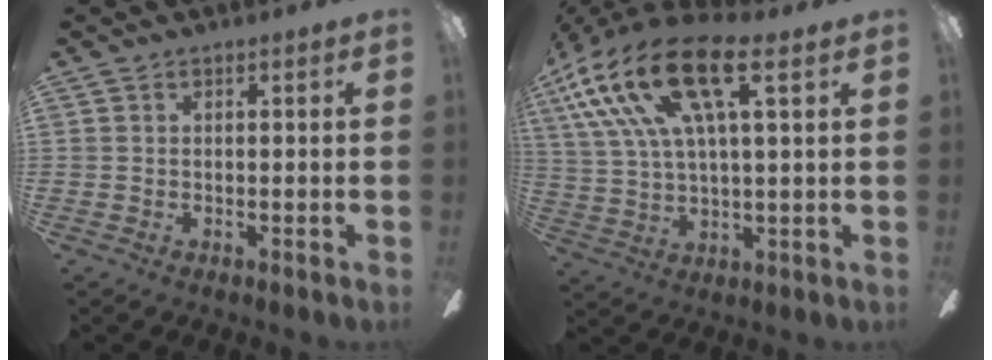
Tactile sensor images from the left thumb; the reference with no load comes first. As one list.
[{"total": 20.4, "force": [11.1, 6.7, 15.7], "torque": [-0.338, -0.039, 0.183]}]